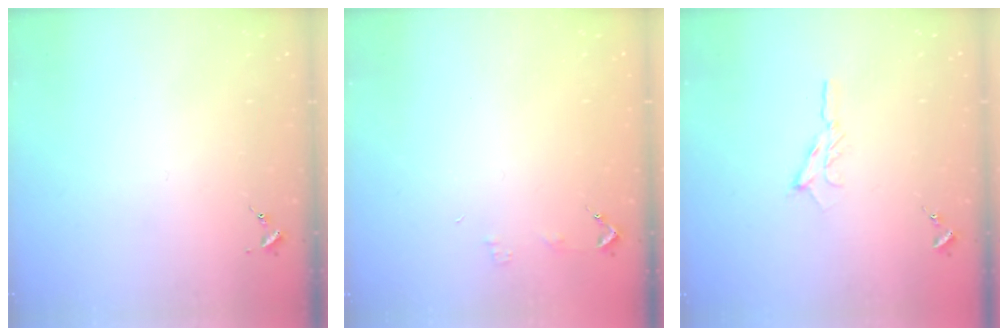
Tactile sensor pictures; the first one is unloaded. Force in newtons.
{"total": 2.9, "press": 2.9, "slide": 0.2}
{"total": 4.8, "press": 4.8, "slide": 0.5}